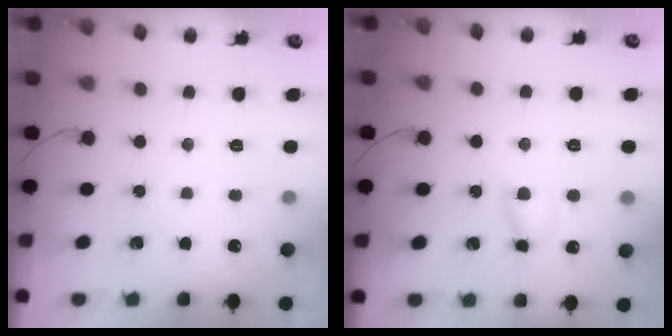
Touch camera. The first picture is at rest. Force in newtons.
{"total": 5.1, "press": 5.0, "slide": 0.7}